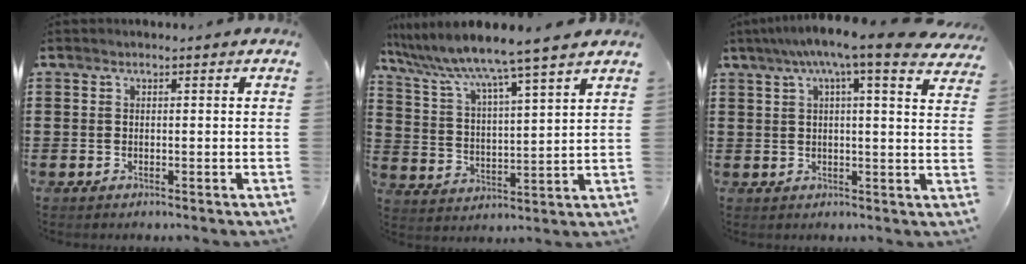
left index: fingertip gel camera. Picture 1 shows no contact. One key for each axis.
{"total": 6.8, "fx": 6.1, "fy": -1.0, "fz": 2.8, "tx": -0.081, "ty": -0.043, "tz": 0.097}
{"total": 7.4, "fx": 5.5, "fy": 0.0, "fz": 4.9, "tx": -0.107, "ty": -0.018, "tz": 0.088}